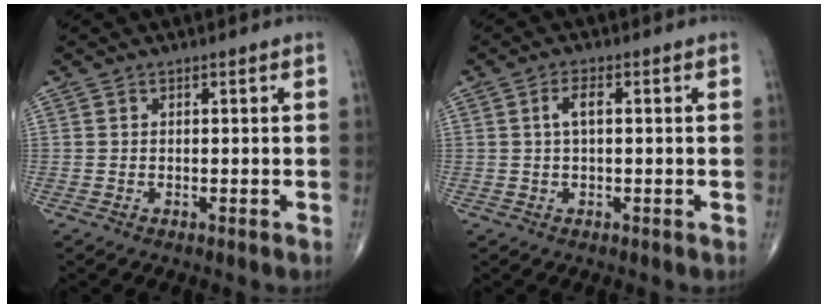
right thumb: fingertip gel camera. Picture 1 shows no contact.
{"total": 2.9, "force": [0.5, 1.2, 2.6], "torque": [-0.049, 0.009, 0.008]}